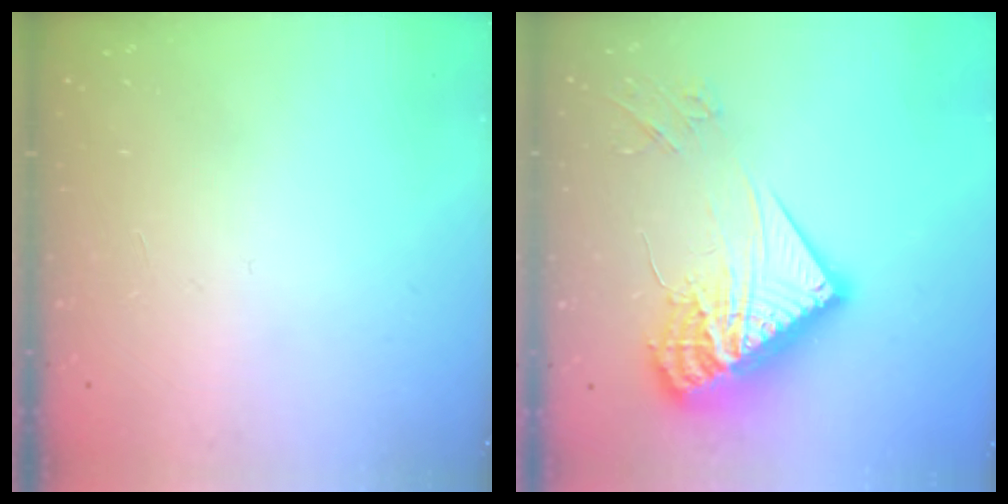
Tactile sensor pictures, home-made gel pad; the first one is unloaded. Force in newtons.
{"total": 20.7, "press": 20.5, "slide": 2.3}